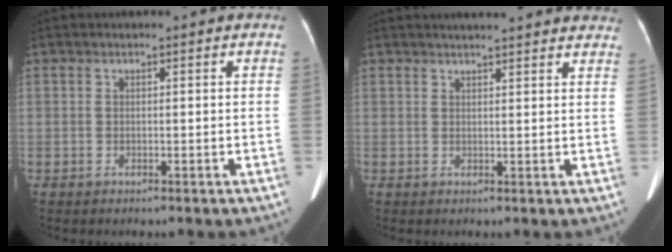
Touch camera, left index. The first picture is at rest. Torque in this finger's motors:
{"motor_torque": [0.17, -0.42, -0.03, -0.01]}